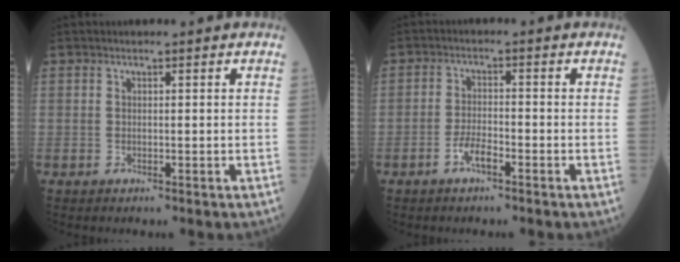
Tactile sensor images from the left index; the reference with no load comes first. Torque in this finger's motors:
{"motor_torque": [0.39, 0.13, 0.07, 0.02]}